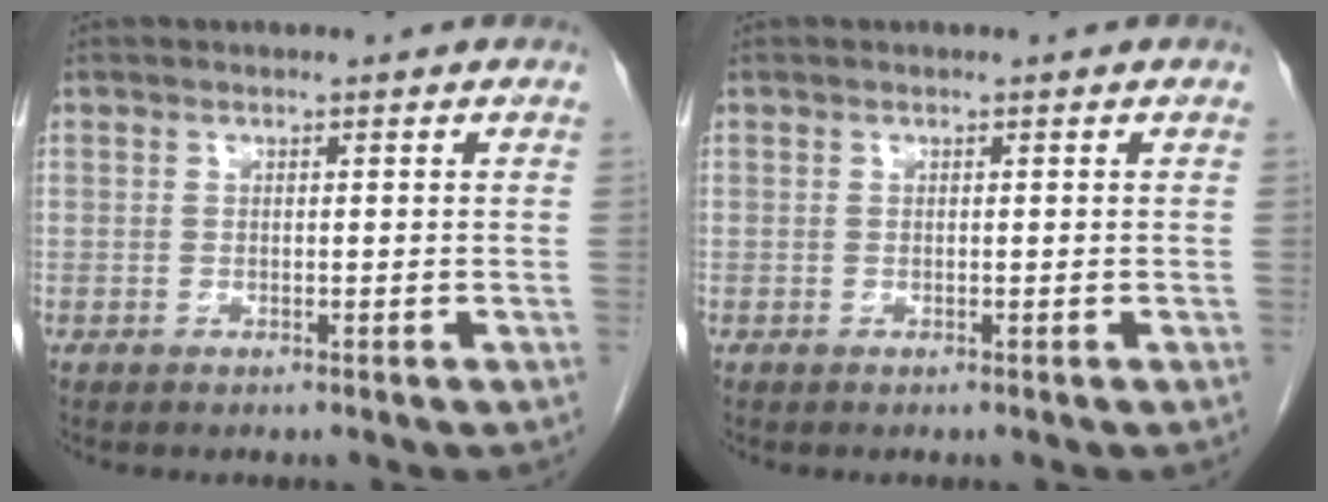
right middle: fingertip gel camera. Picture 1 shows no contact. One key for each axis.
{"total": 0.0}